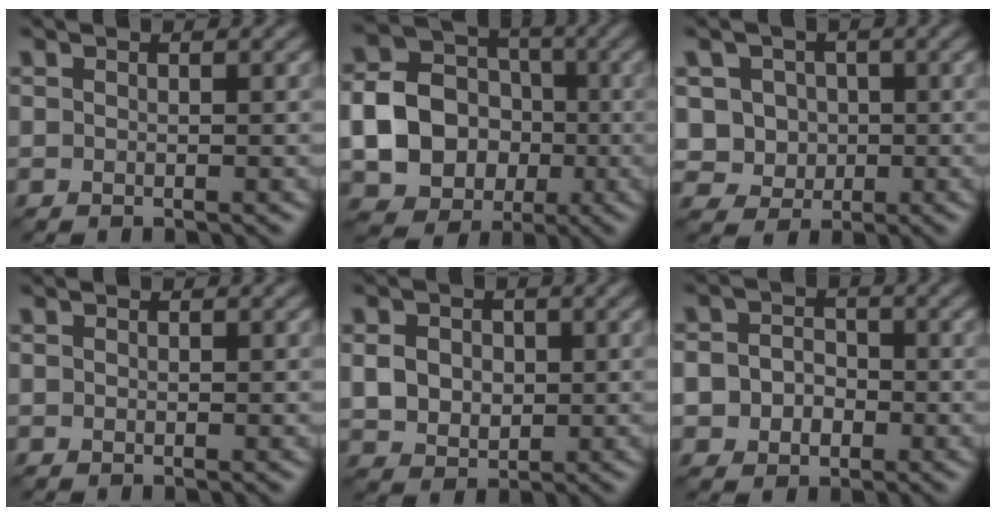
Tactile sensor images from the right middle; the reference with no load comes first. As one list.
[{"total": 8.0, "force": [-1.6, 6.7, 4.1], "torque": [-0.076, -0.006, -0.035]}, {"total": 4.8, "force": [0.5, 4.4, 1.8], "torque": [-0.031, 0.007, 0.004]}, {"total": 0.0}, {"total": 3.5, "force": [0.1, 2.9, 1.9], "torque": [-0.046, -0.008, -0.001]}, {"total": 4.6, "force": [-1.1, 4.0, 2.1], "torque": [-0.016, 0.000, -0.038]}]